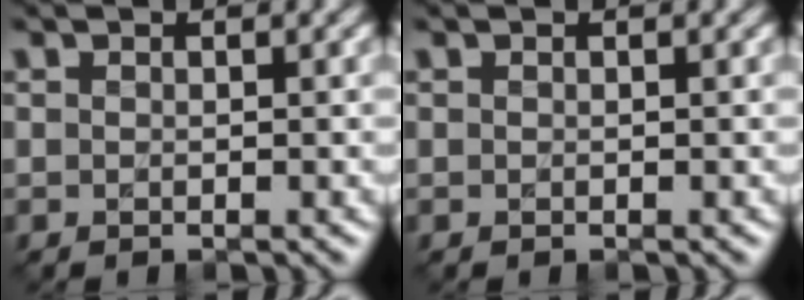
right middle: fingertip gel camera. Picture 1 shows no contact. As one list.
[{"total": 0.0}]